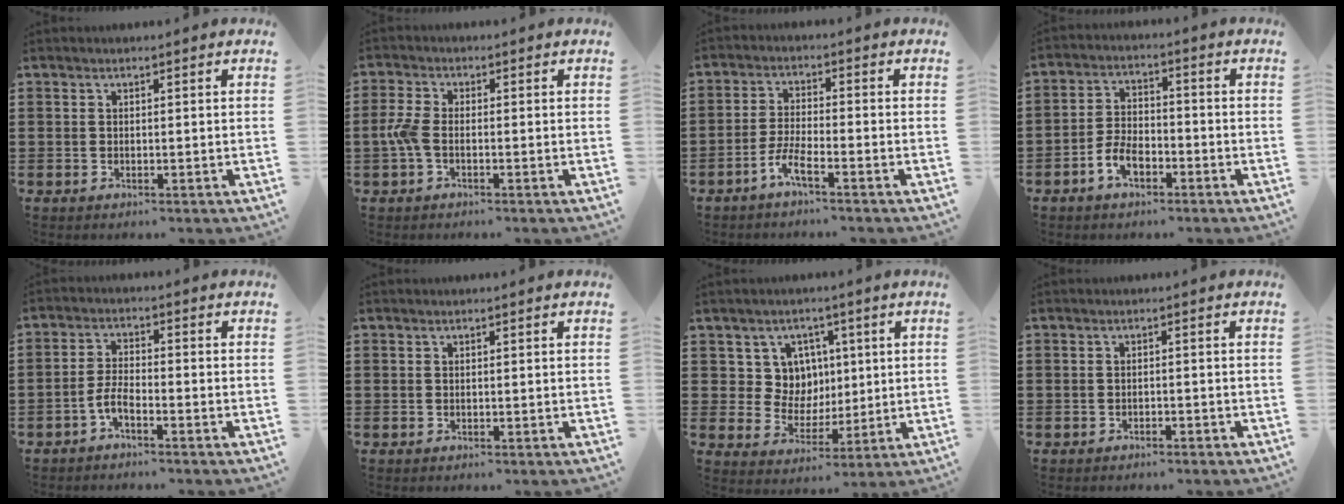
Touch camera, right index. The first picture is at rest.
{"total": 3.7, "force": [-1.0, 1.7, 3.1], "torque": [-0.086, -0.005, -0.025]}
{"total": 4.0, "force": [-2.8, 0.4, 2.7], "torque": [-0.069, -0.005, -0.058]}
{"total": 4.9, "force": [-2.7, 2.7, 3.1], "torque": [-0.074, 0.005, -0.055]}
{"total": 3.6, "force": [-2.2, 0.7, 2.7], "torque": [-0.071, -0.005, -0.048]}
{"total": 0.0}
{"total": 7.4, "force": [2.2, 6.7, 2.0], "torque": [-0.058, 0.006, 0.041]}
{"total": 0.9, "force": [-0.9, 0.1, 0.1], "torque": [-0.006, -0.001, -0.018]}